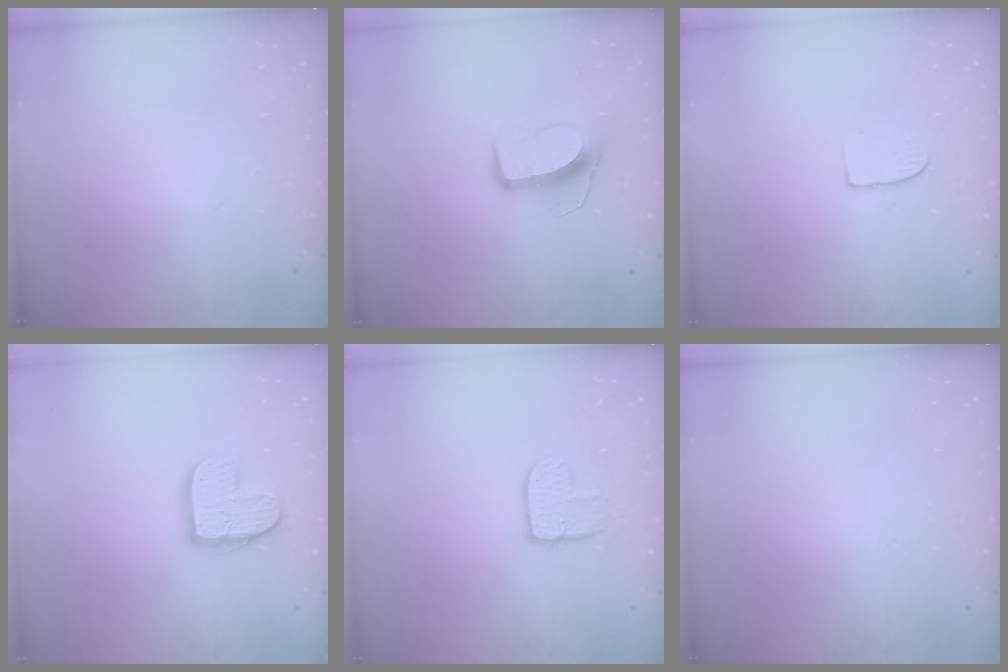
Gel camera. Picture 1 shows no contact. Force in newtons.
{"total": 10.5, "press": 10.5, "slide": 0.8}
{"total": 6.8, "press": 6.8, "slide": 0.5}
{"total": 12.9, "press": 12.9, "slide": 0.9}
{"total": 8.5, "press": 8.4, "slide": 0.5}
{"total": 0.0}